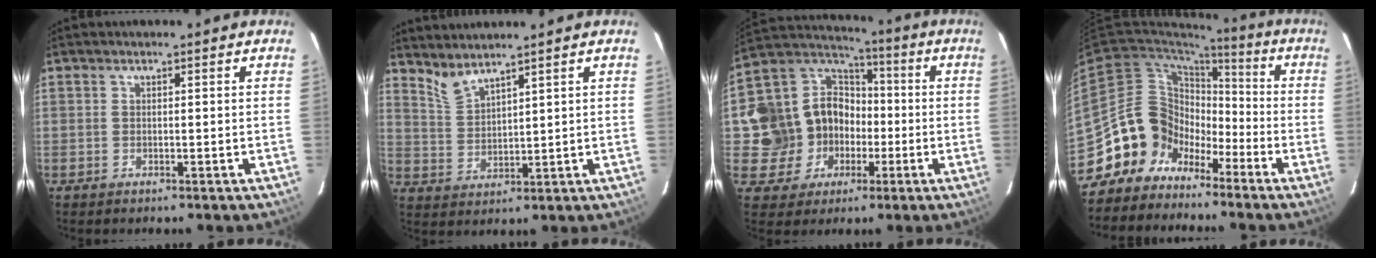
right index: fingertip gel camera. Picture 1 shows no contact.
{"total": 4.5, "force": [4.2, 0.3, 1.7], "torque": [-0.039, -0.003, 0.092]}
{"total": 17.3, "force": [-3.5, 15.9, 5.7], "torque": [-0.160, 0.049, -0.039]}
{"total": 13.5, "force": [-8.4, 10.1, 3.0], "torque": [-0.074, 0.037, -0.153]}